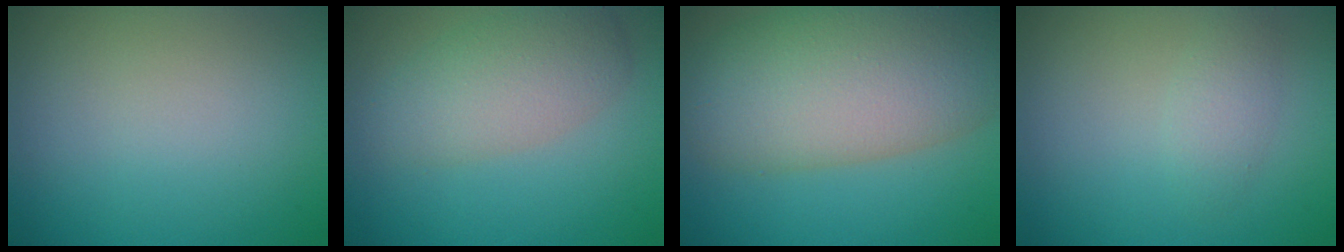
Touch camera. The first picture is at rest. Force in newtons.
{"total": 4.2, "press": 4.2, "slide": 0.0}
{"total": 11.2, "press": 11.2, "slide": 0.6}
{"total": 1.6, "press": 1.6, "slide": 0.0}